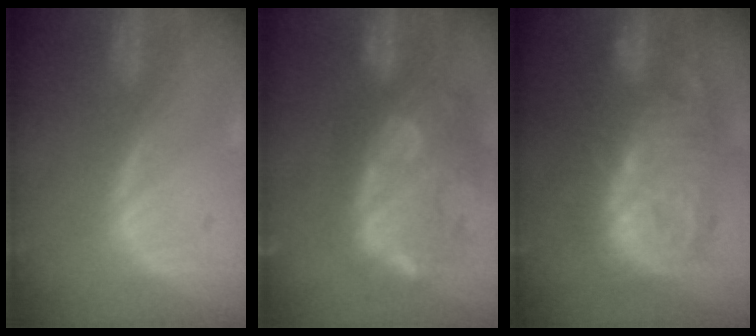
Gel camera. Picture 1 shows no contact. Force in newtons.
{"total": 12.5, "press": 11.2, "slide": 5.4}
{"total": 12.4, "press": 12.3, "slide": 1.0}